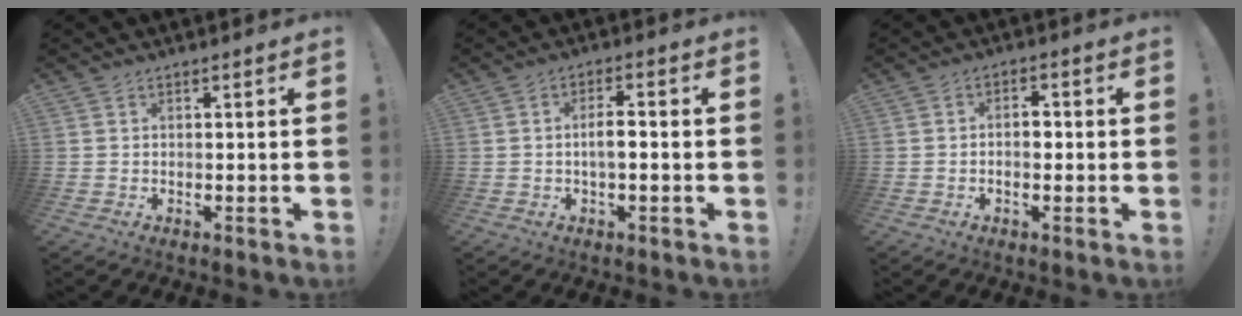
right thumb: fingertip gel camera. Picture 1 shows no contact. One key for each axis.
{"total": 4.4, "fx": -0.8, "fy": 1.3, "fz": 4.1, "tx": -0.071, "ty": 0.007, "tz": -0.016}
{"total": 3.5, "fx": -0.7, "fy": 2.0, "fz": 2.7, "tx": -0.034, "ty": 0.008, "tz": -0.016}